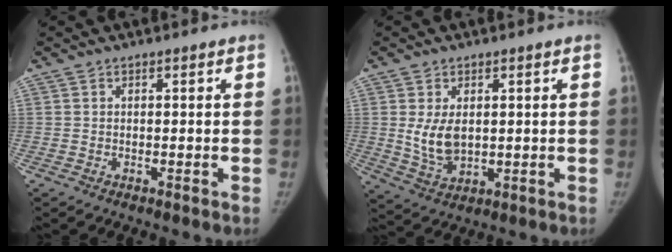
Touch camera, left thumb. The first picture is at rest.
{"total": 6.8, "force": [1.0, 4.2, 5.2], "torque": [-0.088, -0.014, 0.031]}